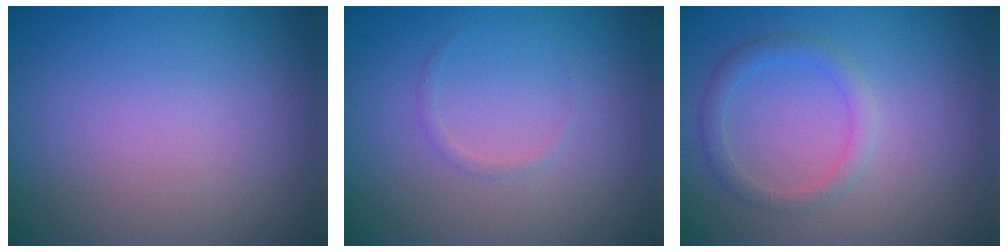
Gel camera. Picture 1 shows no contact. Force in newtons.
{"total": 0.6, "press": 0.6, "slide": 0.0}
{"total": 1.9, "press": 1.9, "slide": 0.1}